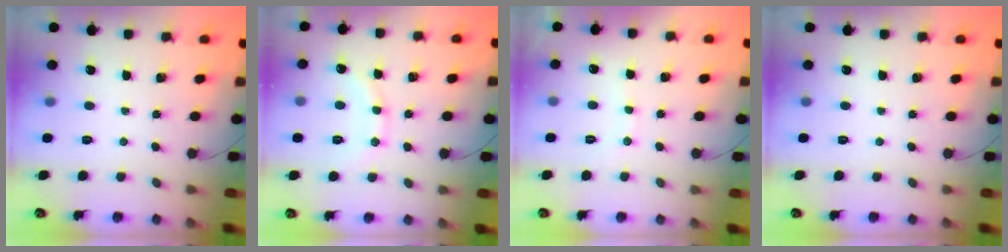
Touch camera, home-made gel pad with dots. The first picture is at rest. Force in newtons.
{"total": 10.7, "press": 10.7, "slide": 1.2}
{"total": 6.0, "press": 5.9, "slide": 0.9}
{"total": 0.0}